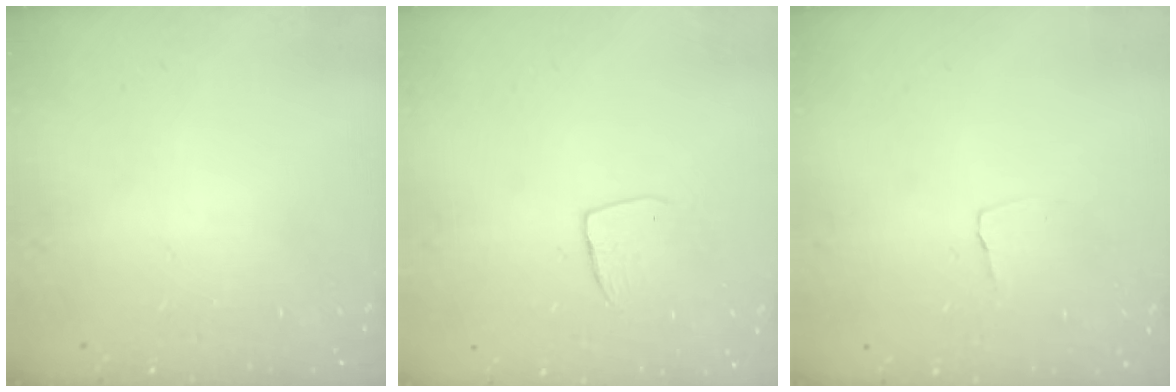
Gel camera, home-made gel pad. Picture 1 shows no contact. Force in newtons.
{"total": 7.0, "press": 6.9, "slide": 0.5}
{"total": 2.9, "press": 2.8, "slide": 0.3}